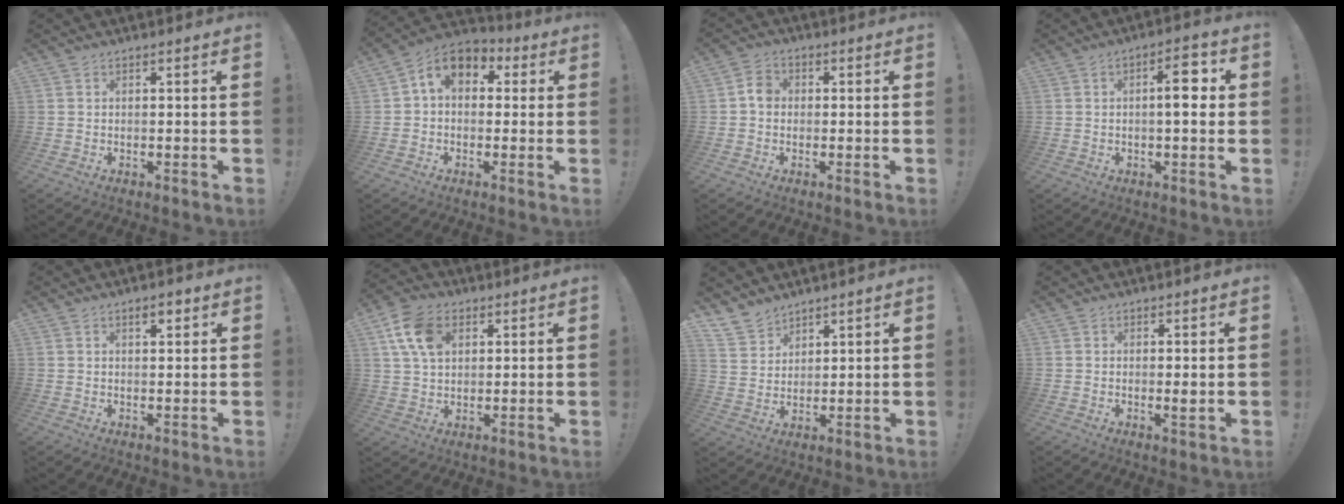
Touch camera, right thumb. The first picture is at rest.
{"total": 8.6, "force": [2.4, 6.3, 5.4], "torque": [-0.096, 0.013, 0.052]}
{"total": 3.9, "force": [-0.3, 3.2, 2.2], "torque": [-0.031, 0.011, -0.006]}
{"total": 7.7, "force": [1.0, 2.5, 7.2], "torque": [-0.093, 0.001, 0.005]}
{"total": 2.8, "force": [1.8, 1.0, 2.0], "torque": [-0.022, -0.006, 0.026]}
{"total": 12.2, "force": [4.8, 8.5, 7.3], "torque": [-0.130, 0.000, 0.096]}
{"total": 7.7, "force": [6.5, 4.1, 1.0], "torque": [-0.029, -0.045, 0.130]}
{"total": 1.9, "force": [0.3, 0.2, 1.8], "torque": [-0.016, -0.009, 0.001]}